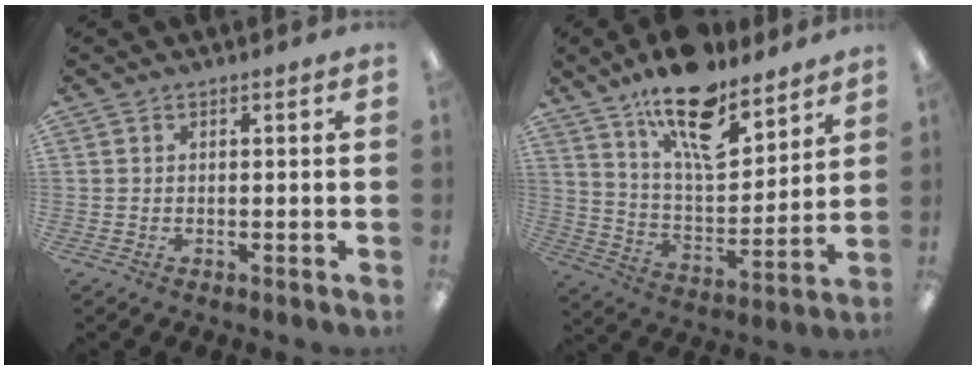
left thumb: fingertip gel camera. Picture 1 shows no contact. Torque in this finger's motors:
{"motor_torque": [0.36, 0.40, 1.51, -1.27, 0.17]}